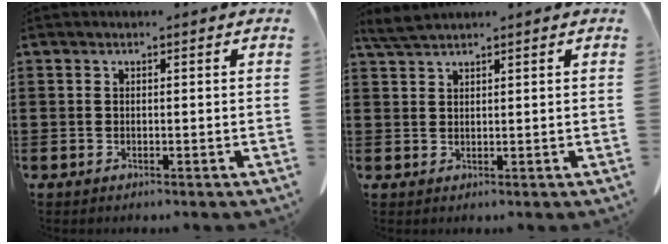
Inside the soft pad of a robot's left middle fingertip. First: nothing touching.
{"total": 2.4, "force": [2.0, 0.1, 1.3], "torque": [-0.030, 0.002, 0.039]}